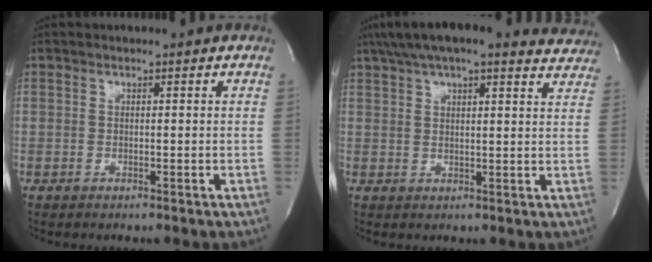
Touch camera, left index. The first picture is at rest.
{"total": 20.9, "force": [17.9, 4.5, 9.8], "torque": [-0.158, 0.038, 0.222]}